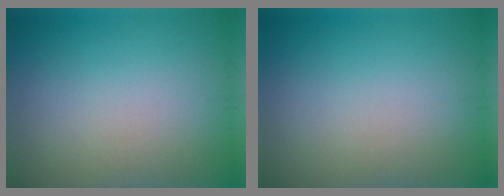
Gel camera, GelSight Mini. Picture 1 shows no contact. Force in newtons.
{"total": 0.0}